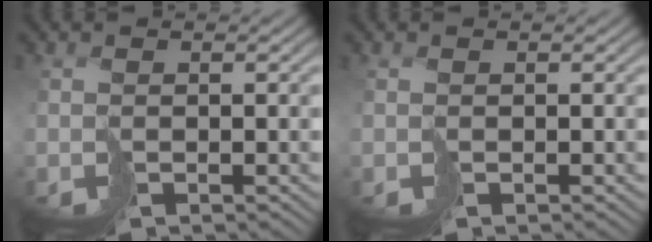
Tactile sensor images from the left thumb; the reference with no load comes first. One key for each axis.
{"total": 0.0}